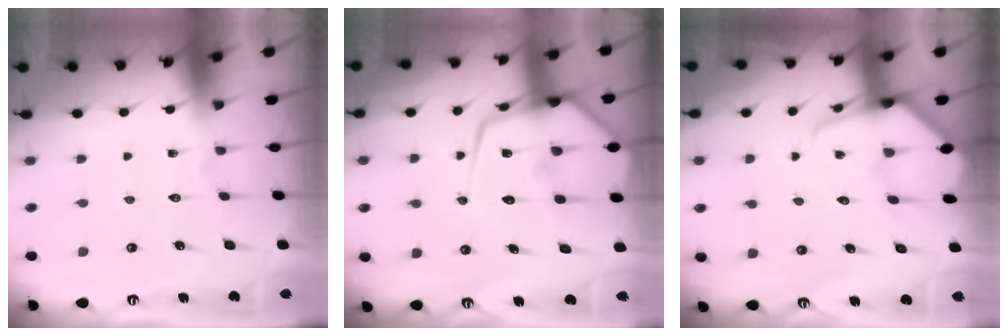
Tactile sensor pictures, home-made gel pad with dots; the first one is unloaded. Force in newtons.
{"total": 17.3, "press": 17.2, "slide": 1.8}
{"total": 5.7, "press": 5.6, "slide": 0.6}